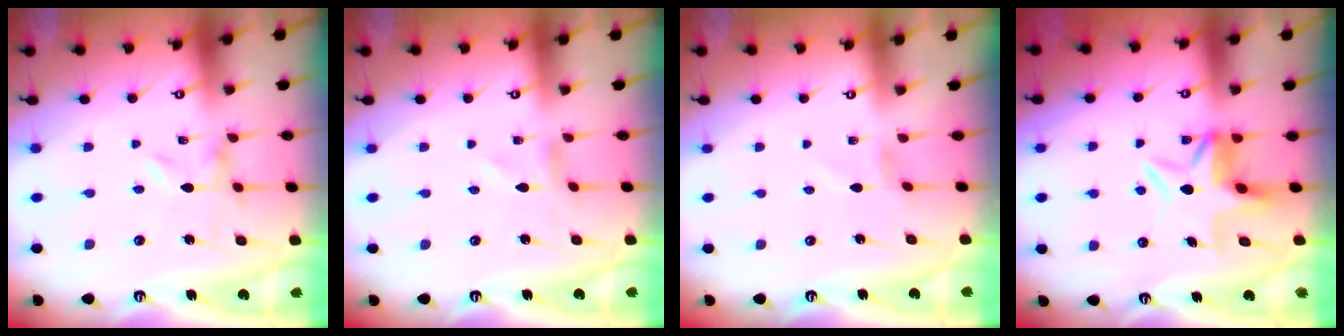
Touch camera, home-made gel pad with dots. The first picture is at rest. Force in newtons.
{"total": 0.0}
{"total": 0.0}
{"total": 6.1, "press": 5.8, "slide": 1.9}